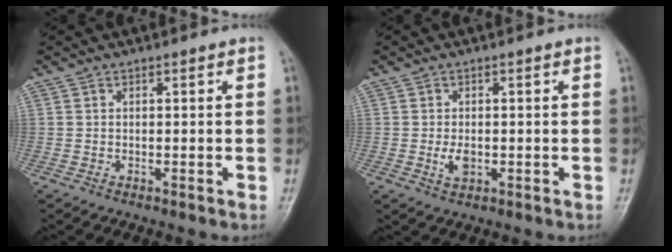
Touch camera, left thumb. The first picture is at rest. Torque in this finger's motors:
{"motor_torque": [0.36, 0.45, 0.55, -0.09, 0.00]}